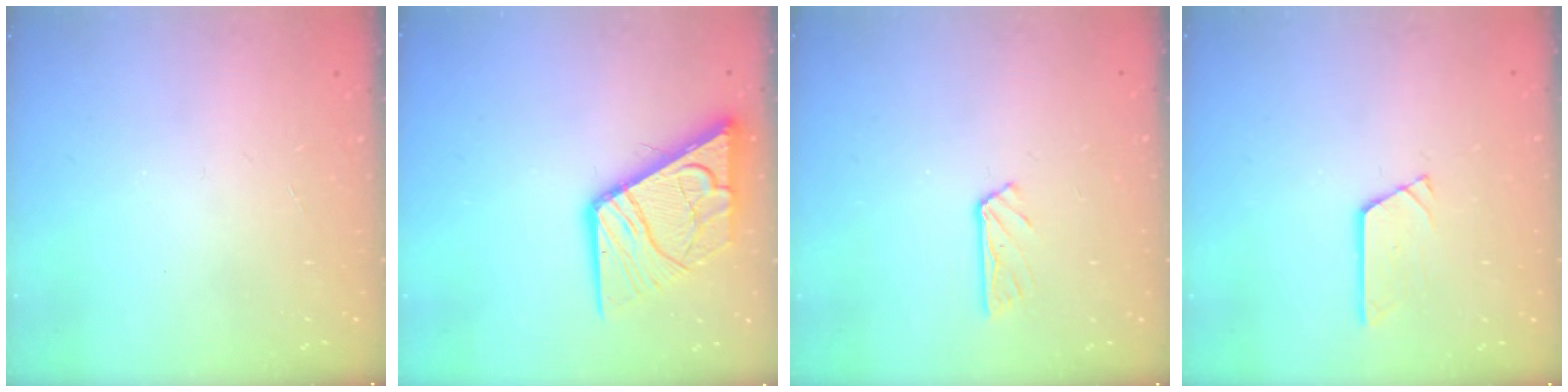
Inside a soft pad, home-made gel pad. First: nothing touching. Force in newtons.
{"total": 14.8, "press": 14.7, "slide": 1.7}
{"total": 3.4, "press": 3.3, "slide": 0.4}
{"total": 2.8, "press": 2.8, "slide": 0.2}